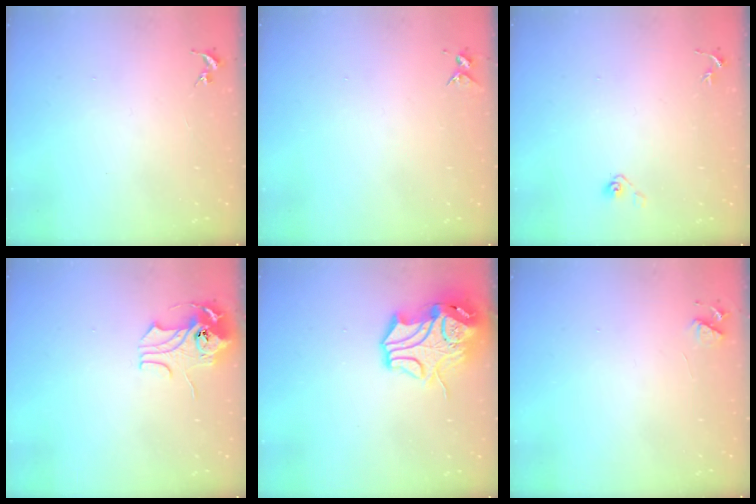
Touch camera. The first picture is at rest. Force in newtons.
{"total": 4.1, "press": 4.1, "slide": 0.5}
{"total": 3.8, "press": 3.2, "slide": 2.0}
{"total": 10.2, "press": 10.2, "slide": 1.1}
{"total": 14.2, "press": 14.0, "slide": 2.0}
{"total": 4.2, "press": 4.2, "slide": 0.5}